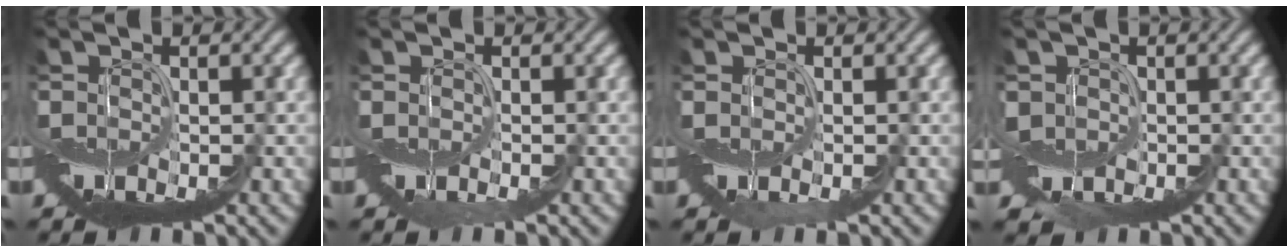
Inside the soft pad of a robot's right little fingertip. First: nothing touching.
{"total": 0.8, "force": [0.3, -0.4, -0.6], "torque": [0.008, 0.001, 0.003]}
{"total": 0.7, "force": [0.5, -0.3, -0.4], "torque": [0.005, 0.002, 0.008]}
{"total": 2.1, "force": [0.2, 1.7, 1.2], "torque": [-0.010, 0.006, 0.010]}